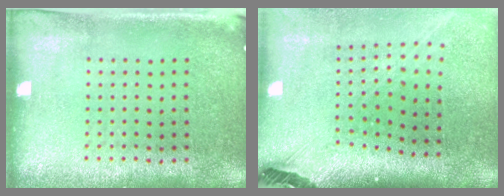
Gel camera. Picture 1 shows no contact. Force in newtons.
{"total": 2.8, "press": 2.1, "slide": 1.9}